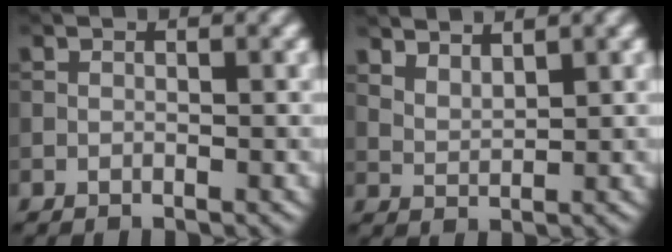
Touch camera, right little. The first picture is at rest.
{"total": 2.7, "force": [2.4, 0.6, 1.1], "torque": [-0.022, -0.003, 0.048]}